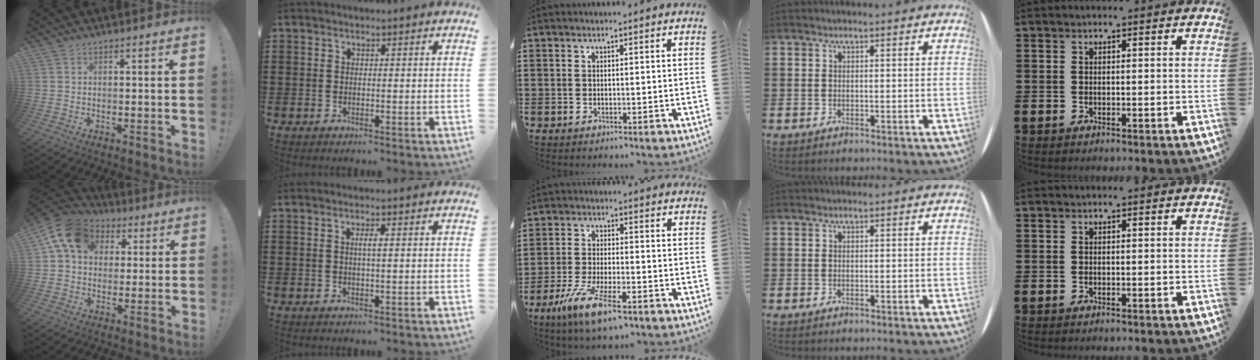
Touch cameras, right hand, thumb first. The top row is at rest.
{"thumb": {"total": 12.5, "force": [4.3, 9.7, 6.7], "torque": [-0.098, -0.006, 0.087]}, "index": {"total": 1.5, "force": [0.2, 0.1, 1.5], "torque": [-0.028, 0.000, 0.002]}, "middle": {"total": 8.6, "force": [-5.2, 2.1, 6.5], "torque": [-0.139, -0.008, -0.098]}}